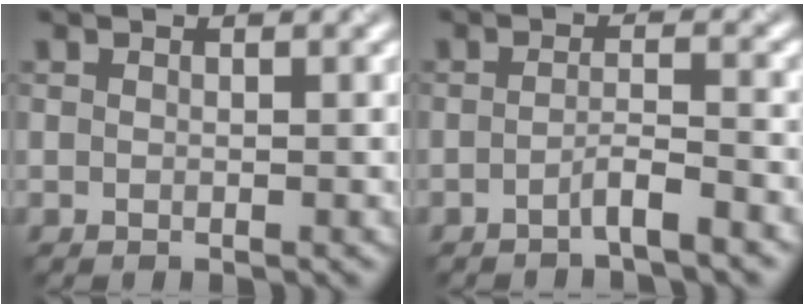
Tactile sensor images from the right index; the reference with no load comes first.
{"total": 2.5, "force": [-2.0, 0.1, 1.5], "torque": [-0.020, 0.012, -0.035]}